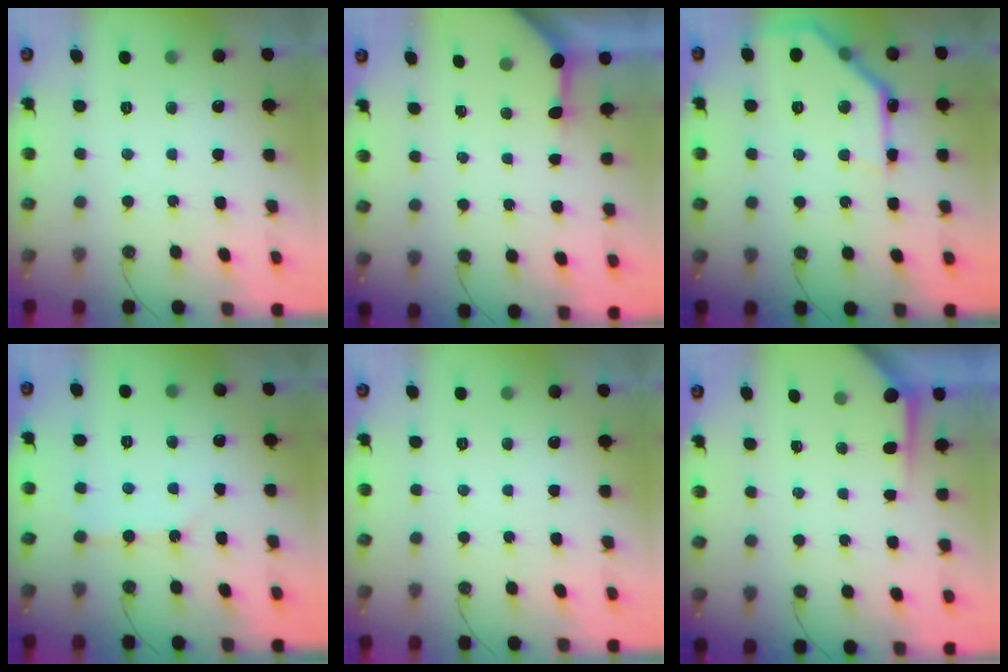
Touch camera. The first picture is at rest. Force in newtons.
{"total": 3.2, "press": 3.2, "slide": 0.3}
{"total": 15.5, "press": 15.5, "slide": 0.2}
{"total": 2.8, "press": 2.7, "slide": 0.4}
{"total": 0.0}
{"total": 3.4, "press": 3.4, "slide": 0.4}